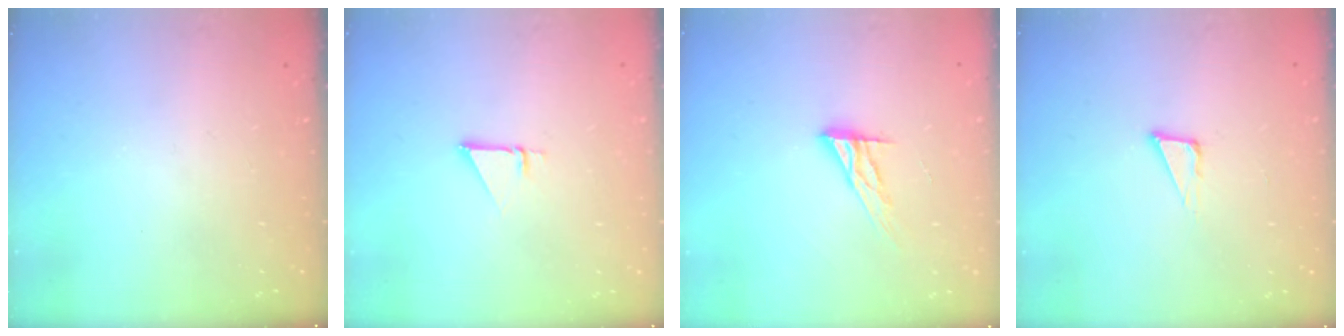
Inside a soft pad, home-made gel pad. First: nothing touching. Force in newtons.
{"total": 2.7, "press": 2.7, "slide": 0.2}
{"total": 10.0, "press": 10.0, "slide": 0.9}
{"total": 4.0, "press": 3.8, "slide": 1.0}